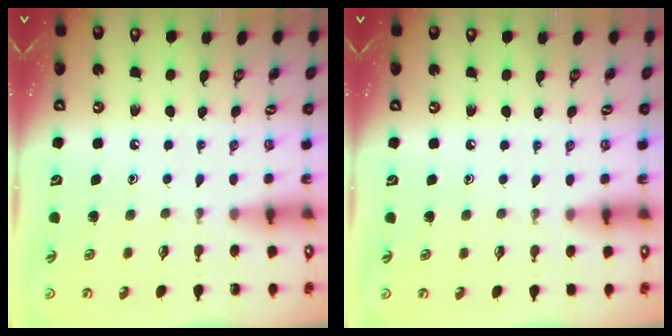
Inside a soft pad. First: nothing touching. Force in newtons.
{"total": 4.3, "press": 4.3, "slide": 0.6}